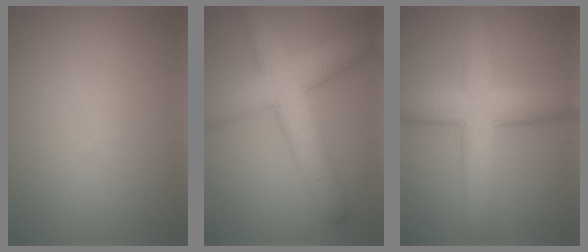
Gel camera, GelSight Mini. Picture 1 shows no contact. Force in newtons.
{"total": 7.4, "press": 7.4, "slide": 0.1}
{"total": 6.3, "press": 6.3, "slide": 0.3}